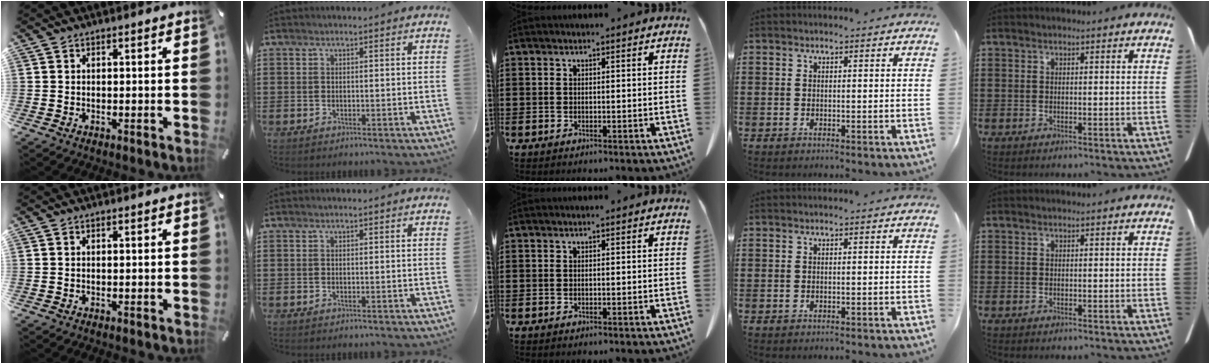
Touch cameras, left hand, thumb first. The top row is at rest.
{}